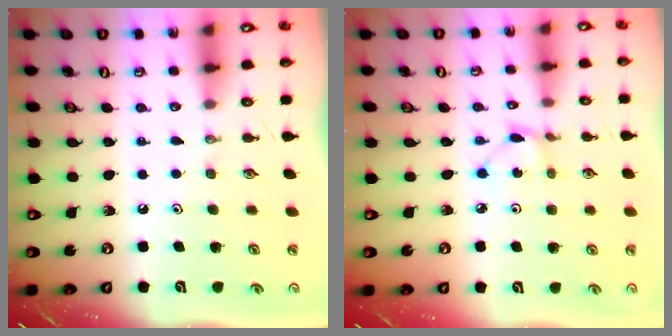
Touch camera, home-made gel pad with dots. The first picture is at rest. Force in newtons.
{"total": 2.0, "press": 2.0, "slide": 0.2}